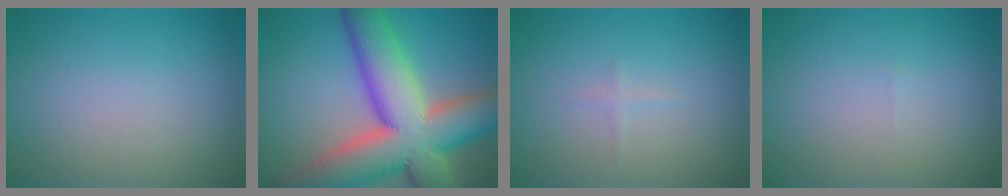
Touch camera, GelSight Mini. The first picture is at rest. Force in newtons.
{"total": 15.7, "press": 15.7, "slide": 1.0}
{"total": 0.6, "press": 0.6, "slide": 0.0}
{"total": 0.0}